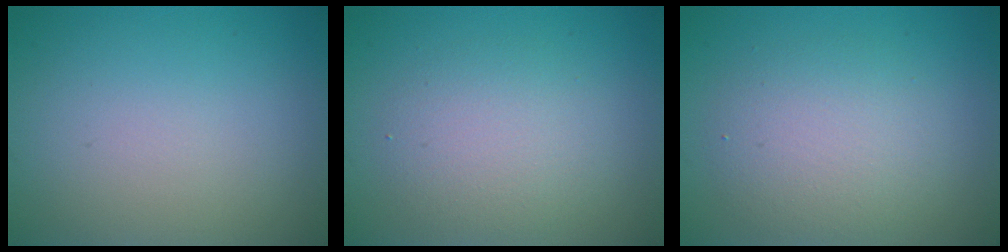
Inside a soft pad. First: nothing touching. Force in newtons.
{"total": 3.5, "press": 3.5, "slide": 0.1}
{"total": 2.5, "press": 2.5, "slide": 0.4}